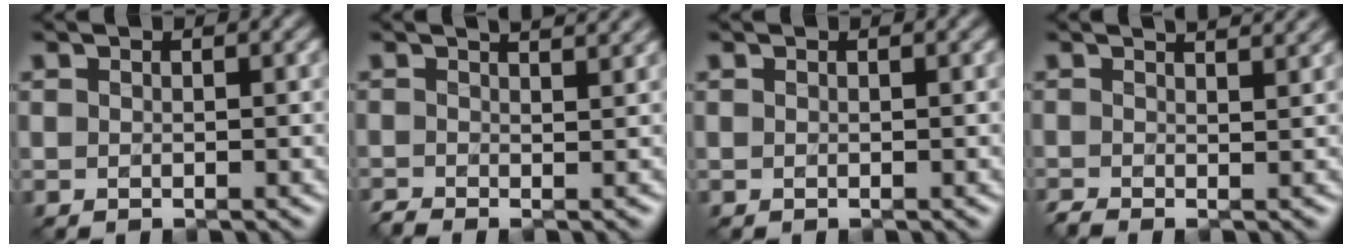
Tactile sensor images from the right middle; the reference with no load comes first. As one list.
[{"total": 3.2, "force": [0.5, 1.3, 2.9], "torque": [-0.025, 0.011, -0.010]}, {"total": 0.0}, {"total": 3.1, "force": [0.8, 1.2, 2.7], "torque": [-0.026, 0.013, -0.006]}]